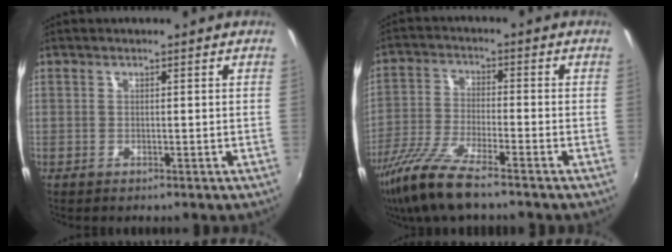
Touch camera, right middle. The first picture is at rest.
{"total": 11.5, "force": [-8.6, 1.5, 7.4], "torque": [-0.163, -0.028, -0.168]}